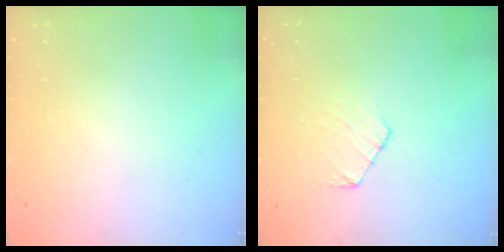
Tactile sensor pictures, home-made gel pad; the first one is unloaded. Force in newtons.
{"total": 7.2, "press": 7.2, "slide": 0.7}